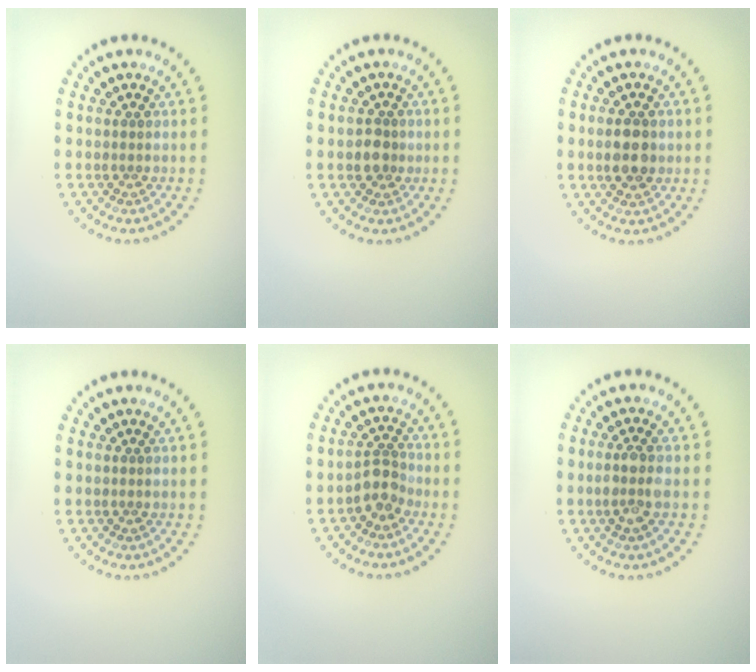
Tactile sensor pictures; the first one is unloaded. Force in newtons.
{"total": 2.0, "press": 1.8, "slide": 0.9}
{"total": 3.2, "press": 3.2, "slide": 0.2}
{"total": 0.0}
{"total": 2.5, "press": 2.0, "slide": 1.5}
{"total": 2.2, "press": 2.0, "slide": 1.0}